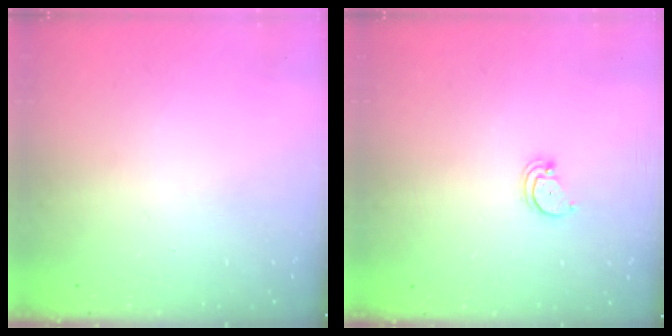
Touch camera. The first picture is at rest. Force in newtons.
{"total": 1.4, "press": 1.3, "slide": 0.1}